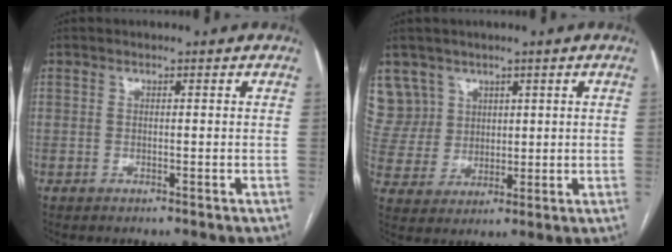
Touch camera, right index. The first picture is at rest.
{"total": 8.4, "force": [5.0, 6.7, -0.1], "torque": [0.002, 0.022, 0.110]}